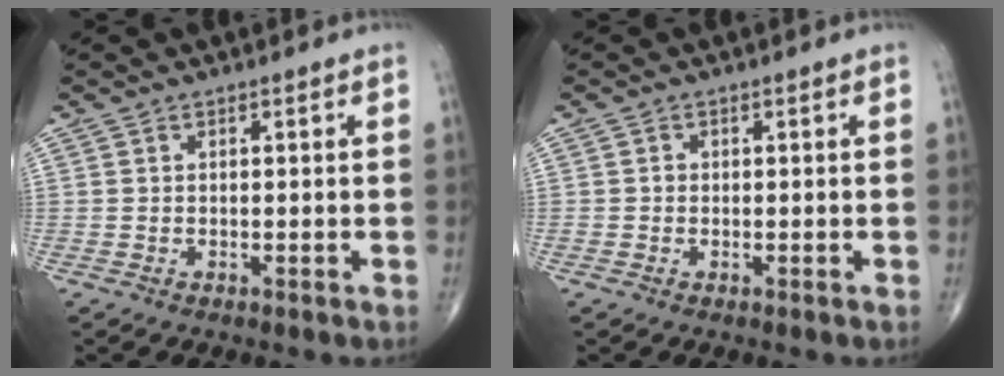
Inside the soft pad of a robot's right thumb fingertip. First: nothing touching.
{"total": 0.8, "force": [-0.1, 0.8, 0.2], "torque": [0.001, 0.003, -0.003]}